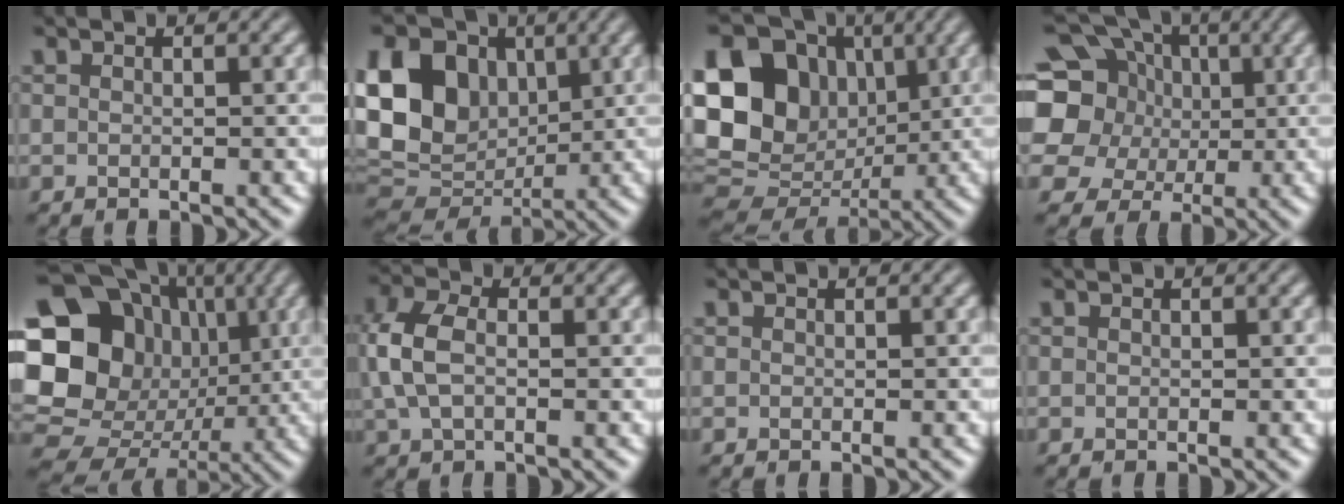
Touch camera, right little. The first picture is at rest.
{"total": 12.8, "force": [2.7, 9.8, 7.8], "torque": [-0.175, 0.014, 0.043]}
{"total": 17.2, "force": [2.6, 13.9, 9.8], "torque": [-0.208, 0.023, 0.044]}
{"total": 14.7, "force": [3.1, 12.7, 6.6], "torque": [-0.165, 0.030, 0.026]}
{"total": 23.3, "force": [3.3, 20.9, 9.9], "torque": [-0.219, 0.050, 0.023]}
{"total": 4.7, "force": [0.3, 3.0, 3.7], "torque": [-0.096, 0.008, -0.002]}
{"total": 0.0}
{"total": 0.0}